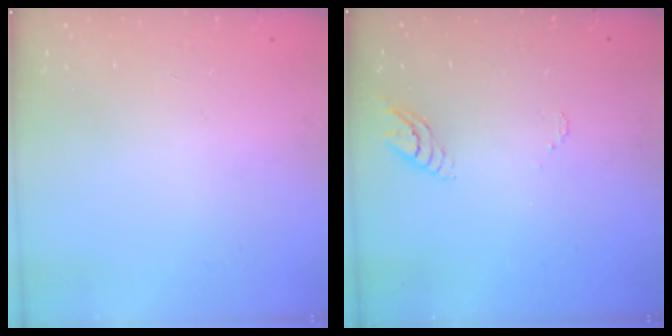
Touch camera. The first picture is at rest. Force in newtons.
{"total": 4.8, "press": 4.8, "slide": 0.4}